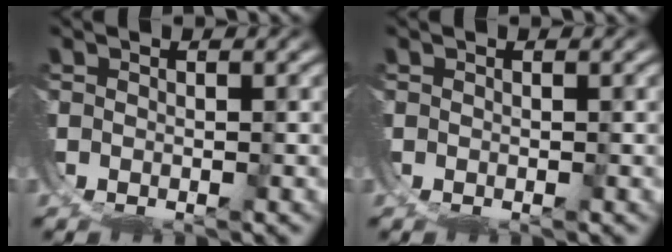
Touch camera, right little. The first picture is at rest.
{"total": 0.0}